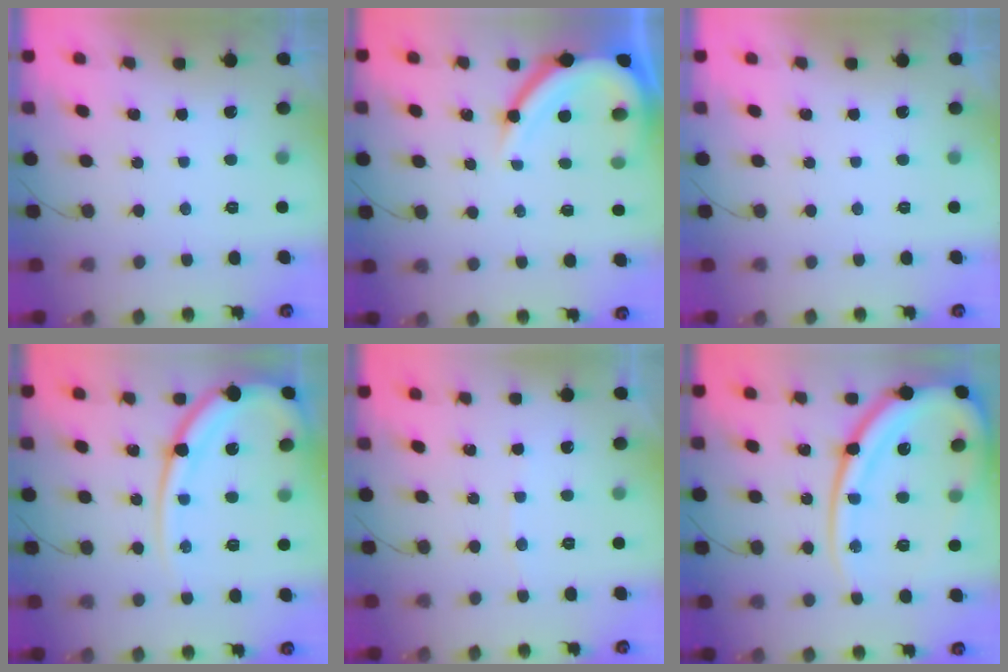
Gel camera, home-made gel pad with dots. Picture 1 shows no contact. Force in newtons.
{"total": 11.7, "press": 11.7, "slide": 0.7}
{"total": 0.0}
{"total": 16.8, "press": 16.7, "slide": 1.7}
{"total": 3.0, "press": 2.9, "slide": 0.4}
{"total": 25.5, "press": 25.4, "slide": 2.4}